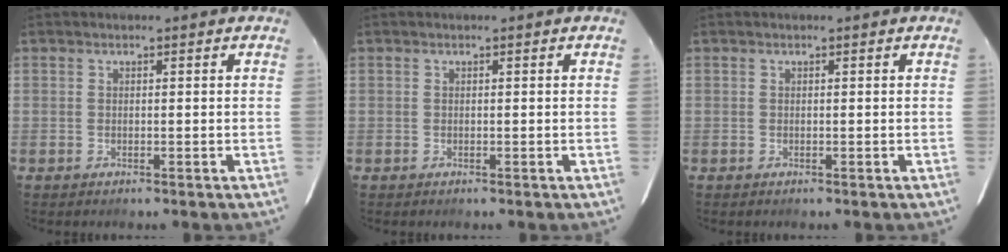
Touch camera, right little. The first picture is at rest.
{"total": 0.0}
{"total": 0.0}